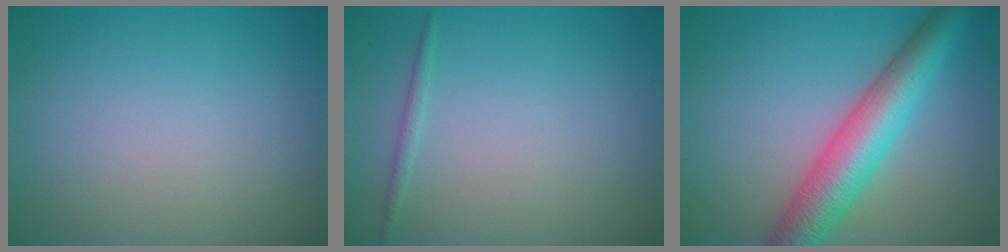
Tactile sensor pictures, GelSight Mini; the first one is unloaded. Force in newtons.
{"total": 0.7, "press": 0.7, "slide": 0.0}
{"total": 6.7, "press": 6.7, "slide": 0.3}